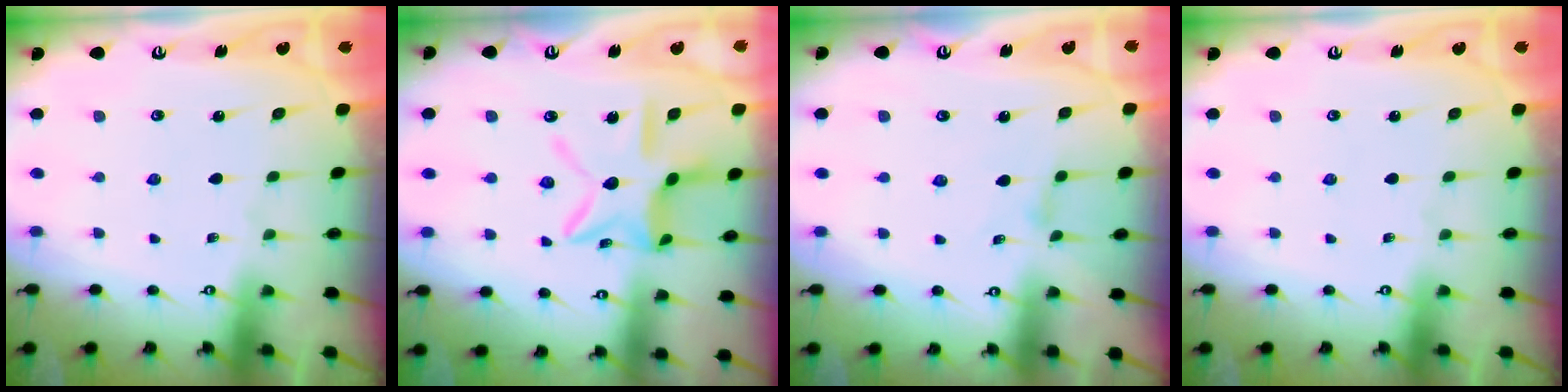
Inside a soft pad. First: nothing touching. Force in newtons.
{"total": 14.2, "press": 14.2, "slide": 1.2}
{"total": 1.1, "press": 1.1, "slide": 0.4}
{"total": 0.0}